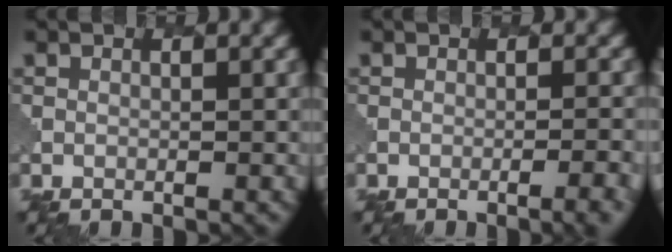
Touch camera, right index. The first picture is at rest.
{"total": 3.9, "force": [-2.2, 1.2, 3.0], "torque": [-0.014, 0.017, -0.028]}